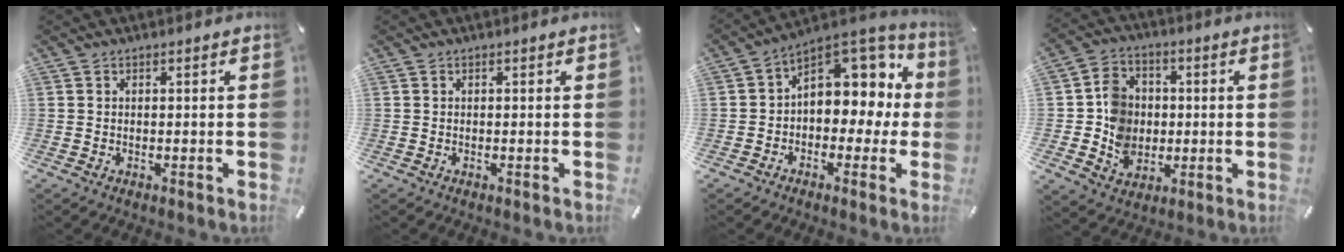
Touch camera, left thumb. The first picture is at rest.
{"total": 0.0}
{"total": 10.0, "force": [3.5, 7.7, 5.2], "torque": [-0.058, -0.036, 0.065]}
{"total": 9.8, "force": [-0.5, 9.0, 3.9], "torque": [-0.071, 0.016, -0.001]}